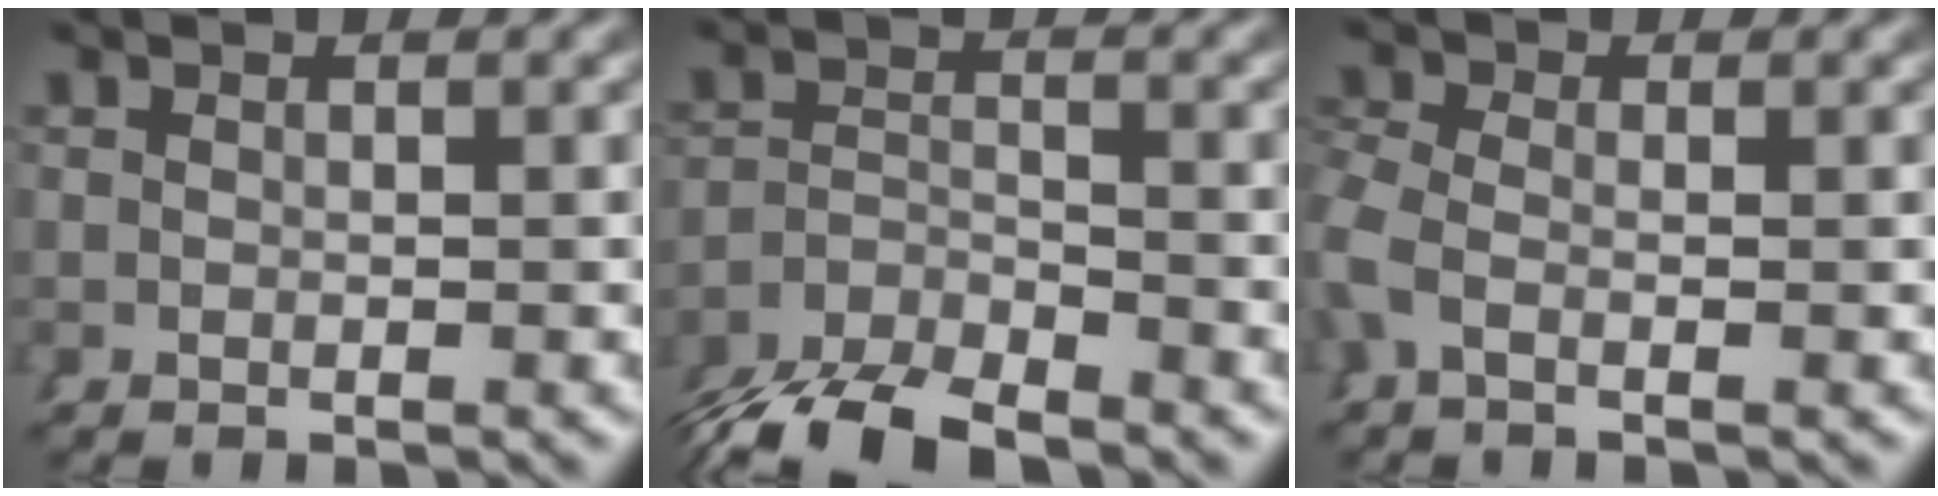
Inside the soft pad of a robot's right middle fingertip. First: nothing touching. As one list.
[{"total": 6.2, "force": [-5.6, 1.7, 2.0], "torque": [-0.023, -0.001, -0.096]}, {"total": 2.5, "force": [-0.5, 1.8, 1.7], "torque": [-0.054, -0.001, -0.014]}]